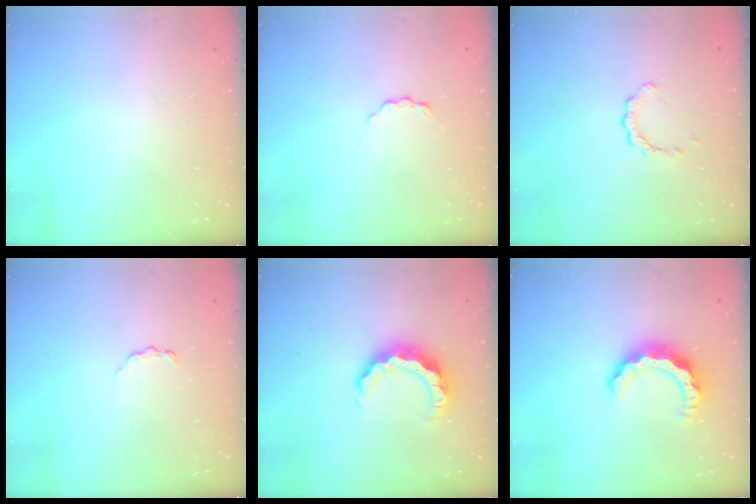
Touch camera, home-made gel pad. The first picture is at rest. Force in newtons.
{"total": 3.7, "press": 3.7, "slide": 0.3}
{"total": 2.2, "press": 2.2, "slide": 0.2}
{"total": 3.6, "press": 3.5, "slide": 0.5}
{"total": 8.6, "press": 8.5, "slide": 1.0}
{"total": 9.9, "press": 9.8, "slide": 1.1}